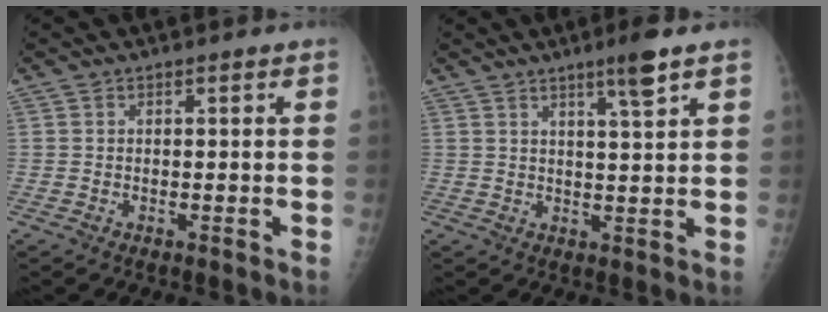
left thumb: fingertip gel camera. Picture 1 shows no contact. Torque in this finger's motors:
{"motor_torque": [0.05, 0.09, -0.09, -0.20, 0.11]}